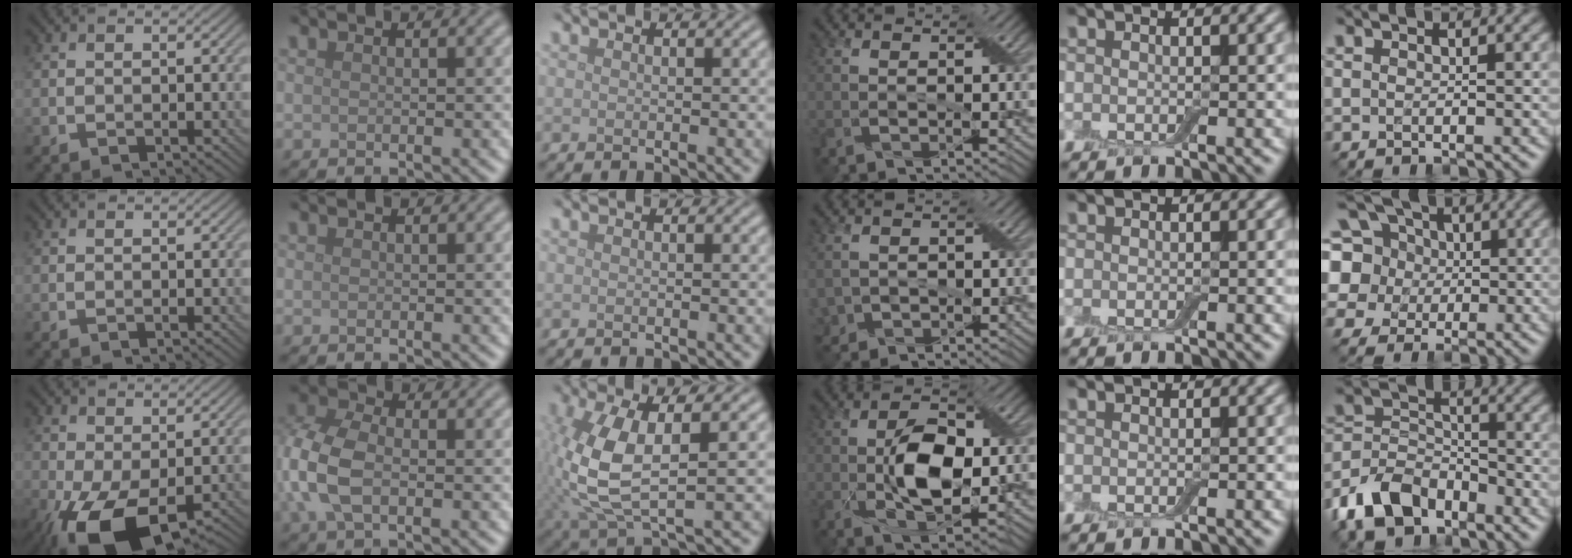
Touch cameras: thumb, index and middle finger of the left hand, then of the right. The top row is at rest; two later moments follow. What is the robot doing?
{"motion": "extract", "object": "airpods case & airpods"}